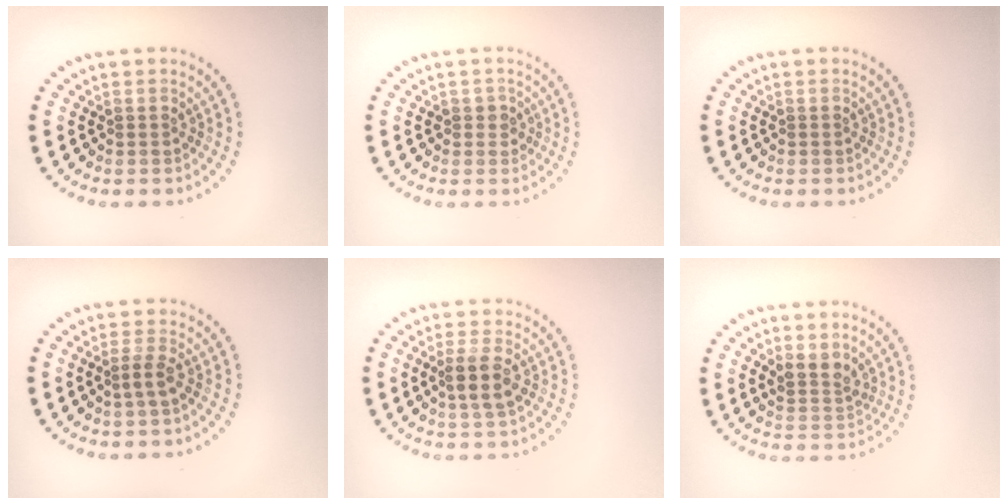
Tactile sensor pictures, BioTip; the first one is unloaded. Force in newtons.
{"total": 1.3, "press": 1.1, "slide": 0.6}
{"total": 0.0}
{"total": 1.4, "press": 1.1, "slide": 0.9}
{"total": 2.7, "press": 2.4, "slide": 1.1}
{"total": 2.2, "press": 1.9, "slide": 1.2}